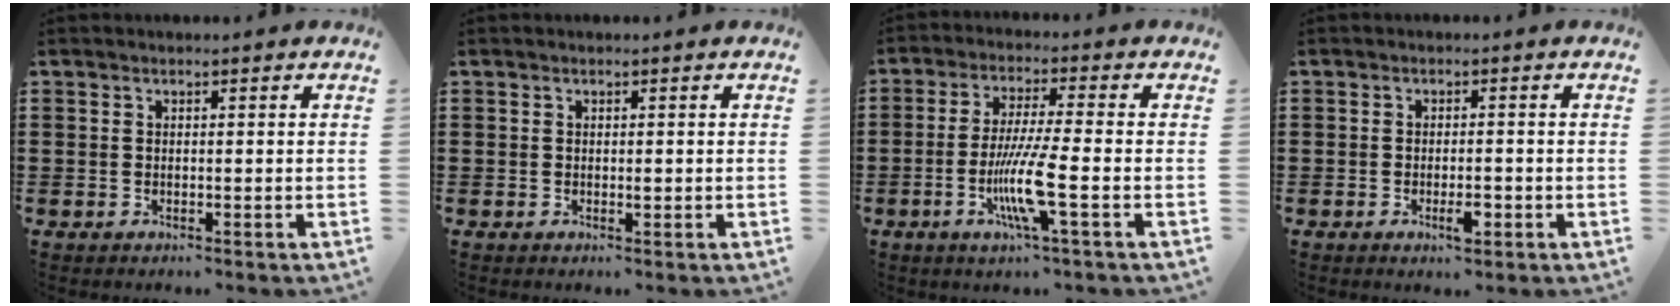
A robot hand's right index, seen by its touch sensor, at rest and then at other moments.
{"total": 0.7, "force": [-0.1, 0.2, 0.7], "torque": [-0.013, -0.002, -0.001]}
{"total": 9.2, "force": [-2.8, 0.6, 8.7], "torque": [-0.177, -0.019, -0.057]}
{"total": 2.9, "force": [-1.2, 0.9, 2.5], "torque": [-0.050, -0.001, -0.024]}